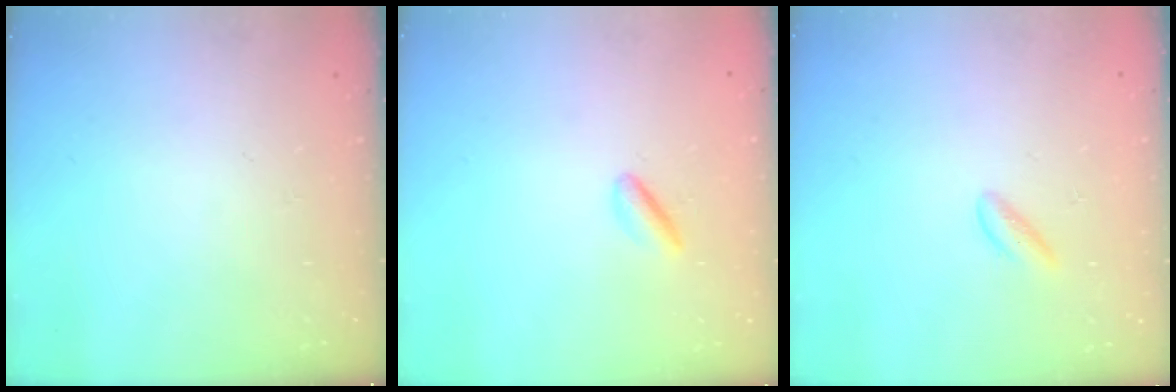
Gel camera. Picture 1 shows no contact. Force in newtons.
{"total": 2.9, "press": 2.8, "slide": 1.1}
{"total": 1.4, "press": 1.3, "slide": 0.3}